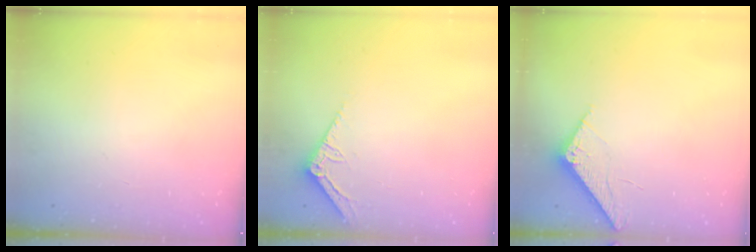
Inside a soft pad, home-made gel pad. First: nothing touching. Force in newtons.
{"total": 3.2, "press": 3.2, "slide": 0.3}
{"total": 5.4, "press": 5.4, "slide": 0.1}